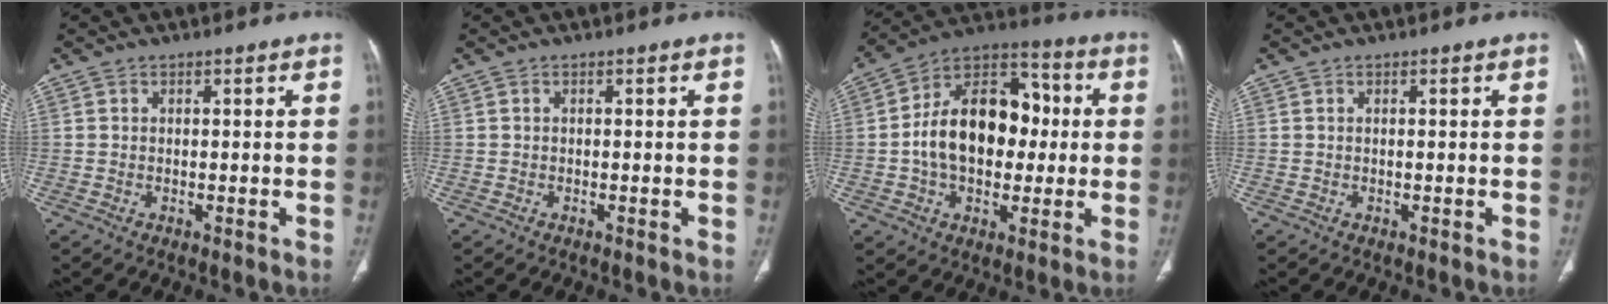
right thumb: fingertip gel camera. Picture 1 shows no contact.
{"total": 0.0}
{"total": 19.1, "force": [0.2, 12.8, 14.3], "torque": [-0.198, 0.036, -0.002]}
{"total": 0.0}